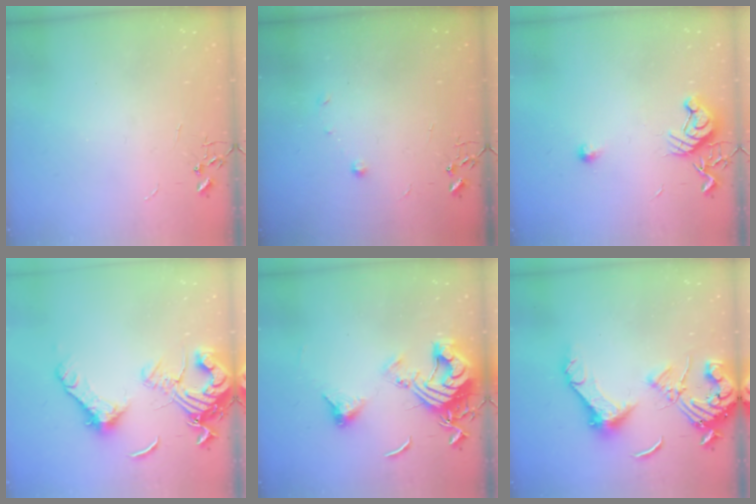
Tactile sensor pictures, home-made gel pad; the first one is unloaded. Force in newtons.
{"total": 5.0, "press": 4.9, "slide": 0.8}
{"total": 9.8, "press": 9.8, "slide": 1.0}
{"total": 18.8, "press": 18.7, "slide": 2.3}
{"total": 15.7, "press": 15.6, "slide": 1.8}
{"total": 17.0, "press": 16.9, "slide": 2.3}